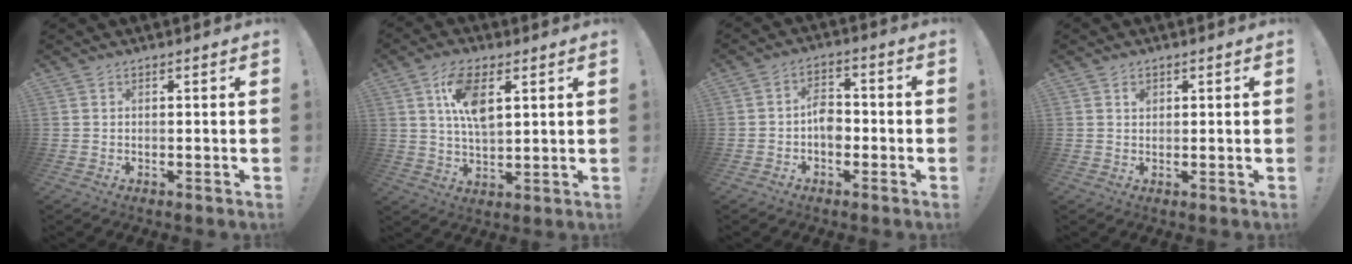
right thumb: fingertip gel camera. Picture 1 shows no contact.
{"total": 11.0, "force": [4.3, 5.3, 8.6], "torque": [-0.153, -0.003, 0.076]}
{"total": 6.1, "force": [-1.9, 4.3, 3.9], "torque": [-0.071, 0.015, -0.033]}
{"total": 1.1, "force": [0.6, 0.8, 0.4], "torque": [0.008, -0.006, 0.008]}